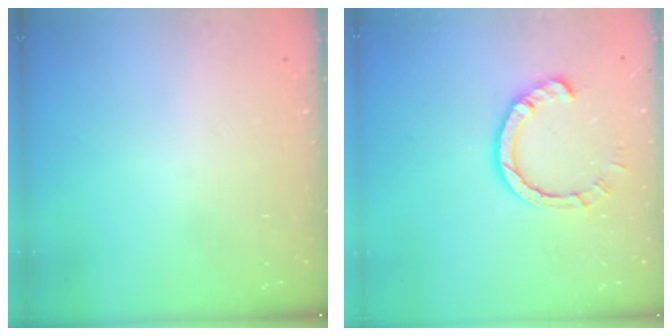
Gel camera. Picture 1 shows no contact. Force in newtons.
{"total": 7.5, "press": 7.4, "slide": 0.9}